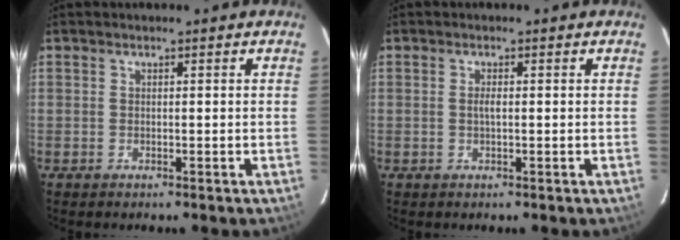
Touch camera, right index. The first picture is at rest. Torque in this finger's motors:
{"motor_torque": [0.10, 0.02, 0.06, 0.04]}